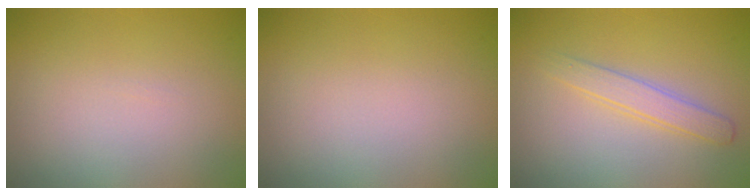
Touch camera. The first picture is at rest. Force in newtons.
{"total": 0.0}
{"total": 2.1, "press": 2.1, "slide": 0.0}